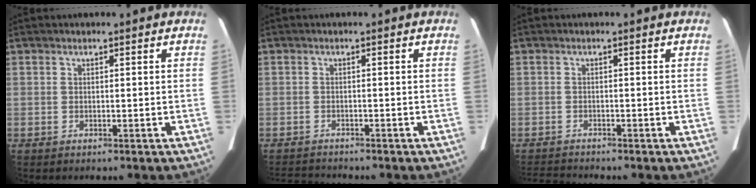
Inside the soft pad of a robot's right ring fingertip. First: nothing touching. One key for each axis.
{"total": 3.7, "fx": -3.6, "fy": 0.2, "fz": 0.6, "tx": -0.012, "ty": -0.012, "tz": -0.056}
{"total": 2.5, "fx": -2.5, "fy": -0.5, "fz": 0.1, "tx": -0.008, "ty": -0.018, "tz": -0.043}